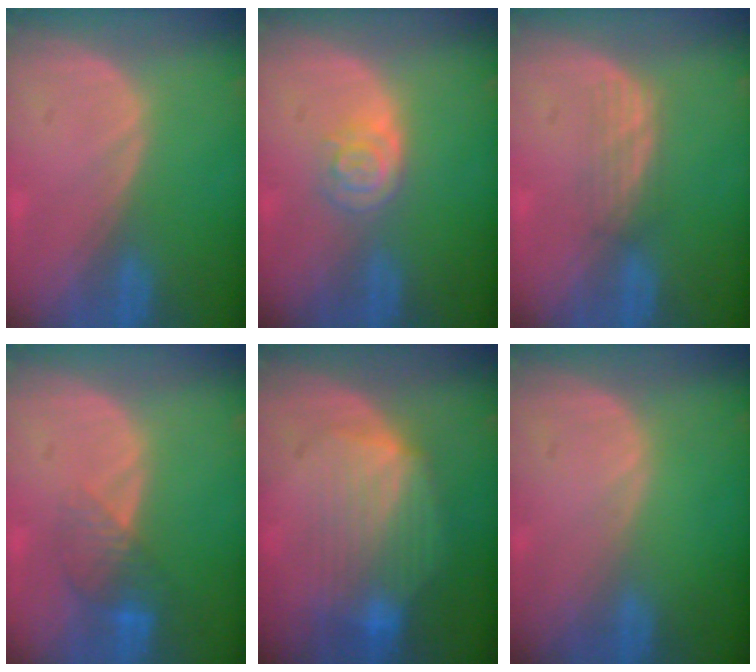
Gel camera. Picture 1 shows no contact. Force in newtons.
{"total": 3.9, "press": 3.7, "slide": 1.2}
{"total": 2.9, "press": 2.6, "slide": 1.4}
{"total": 4.2, "press": 3.7, "slide": 1.9}
{"total": 8.3, "press": 7.8, "slide": 2.9}
{"total": 0.0}